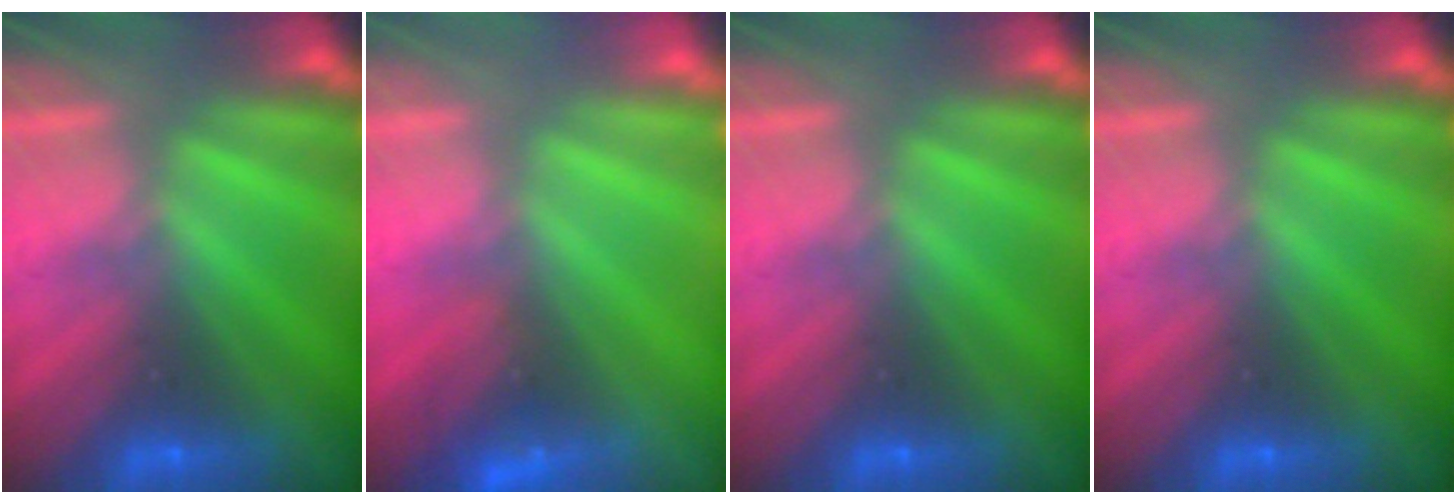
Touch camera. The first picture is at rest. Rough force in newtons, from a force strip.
{"total": 2.5}
{"total": 0.0}
{"total": 0.0}